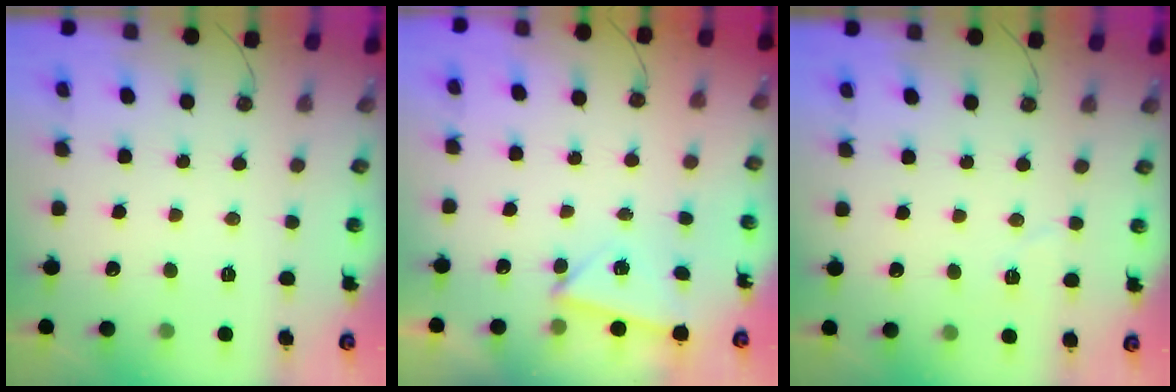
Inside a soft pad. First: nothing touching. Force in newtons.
{"total": 3.1, "press": 3.1, "slide": 0.5}
{"total": 5.3, "press": 5.1, "slide": 1.4}